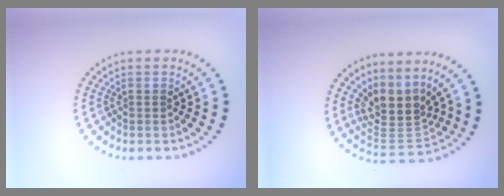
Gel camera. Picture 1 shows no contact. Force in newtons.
{"total": 4.1, "press": 3.1, "slide": 2.7}